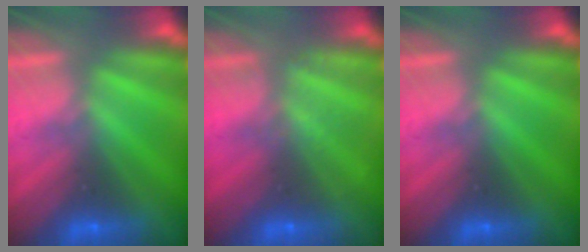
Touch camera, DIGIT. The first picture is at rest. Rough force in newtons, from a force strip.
{"total": 1.9}
{"total": 0.0}